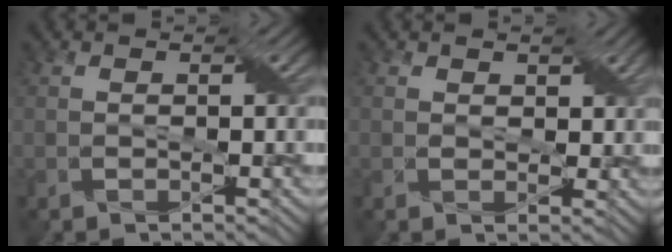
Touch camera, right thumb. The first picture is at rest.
{"total": 2.0, "force": [1.0, 1.5, 0.7], "torque": [-0.014, 0.004, 0.008]}